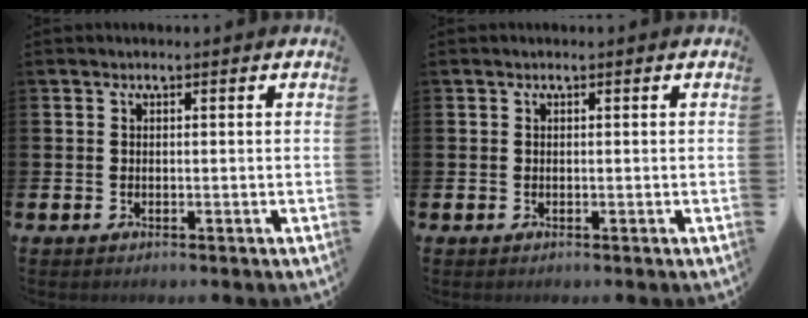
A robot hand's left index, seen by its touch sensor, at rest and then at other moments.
{"total": 0.0}